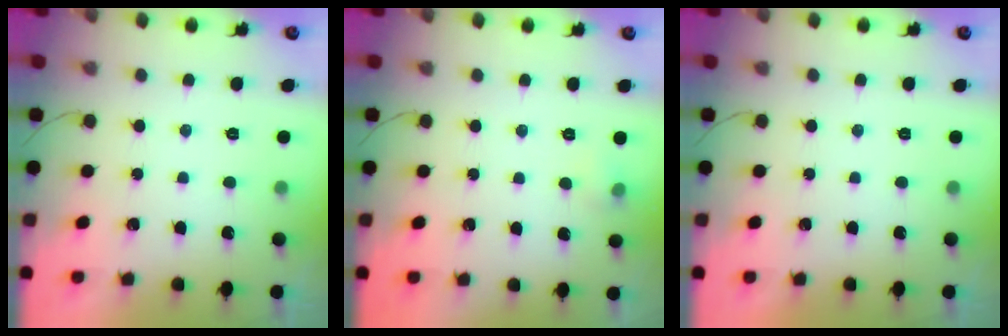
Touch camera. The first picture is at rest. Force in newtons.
{"total": 4.1, "press": 3.8, "slide": 1.6}
{"total": 0.0}